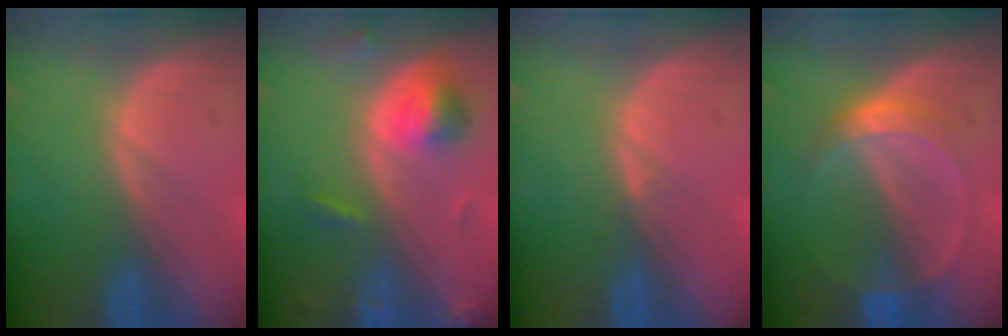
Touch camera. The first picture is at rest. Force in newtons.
{"total": 5.4, "press": 5.0, "slide": 2.1}
{"total": 0.6, "press": 0.4, "slide": 0.5}
{"total": 5.0, "press": 4.5, "slide": 2.1}